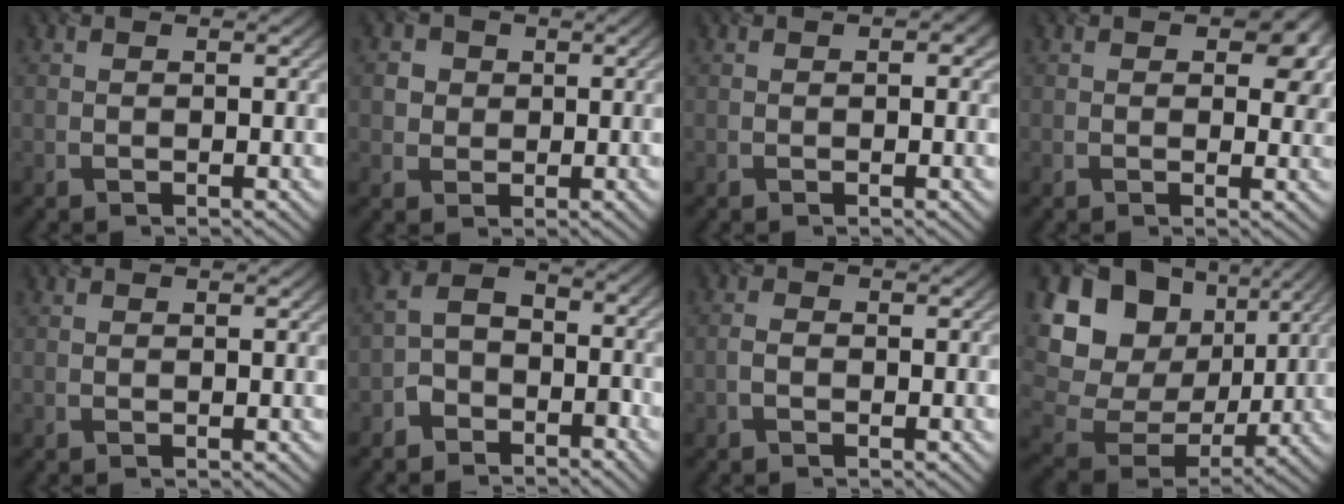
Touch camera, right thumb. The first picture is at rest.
{"total": 3.0, "force": [0.6, 2.8, 1.0], "torque": [-0.034, -0.006, 0.009]}
{"total": 0.8, "force": [0.1, 0.6, 0.5], "torque": [-0.006, -0.002, -0.001]}
{"total": 4.0, "force": [1.6, 2.6, 2.6], "torque": [-0.031, -0.011, 0.016]}
{"total": 0.0}
{"total": 5.9, "force": [-4.1, 3.5, 2.4], "torque": [-0.038, 0.006, -0.092]}
{"total": 1.3, "force": [-0.7, 0.7, 0.8], "torque": [-0.018, 0.004, -0.016]}
{"total": 16.6, "force": [5.2, 13.1, 8.8], "torque": [-0.224, 0.015, 0.125]}